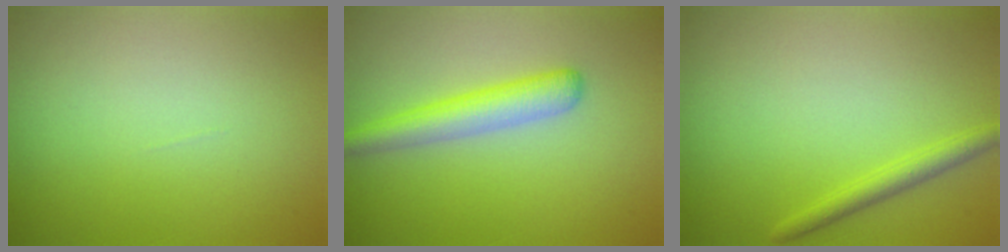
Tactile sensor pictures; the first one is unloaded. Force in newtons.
{"total": 3.4, "press": 3.4, "slide": 0.1}
{"total": 1.9, "press": 1.9, "slide": 0.2}